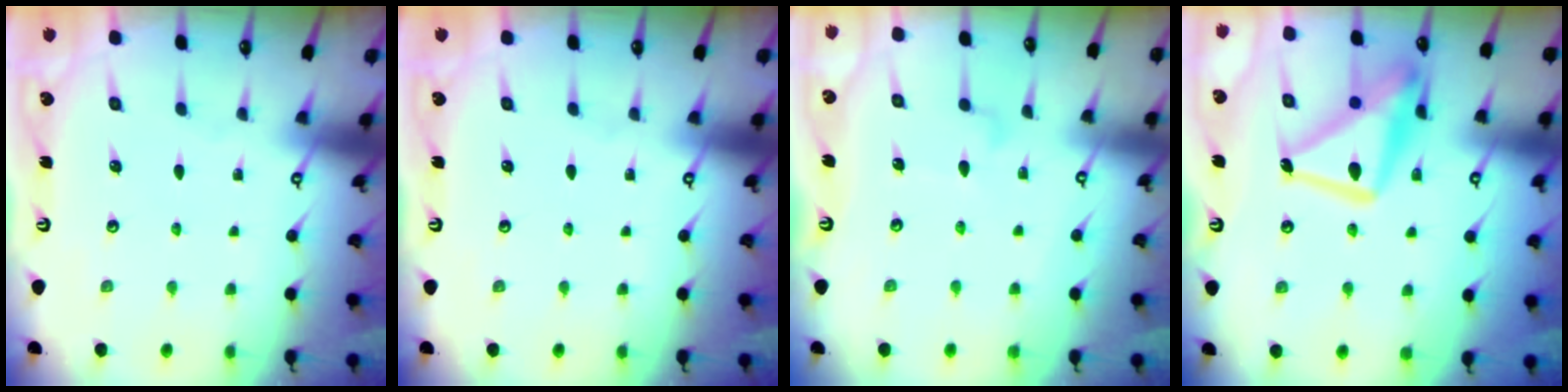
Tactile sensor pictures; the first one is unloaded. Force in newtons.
{"total": 0.0}
{"total": 8.5, "press": 8.4, "slide": 0.4}
{"total": 17.5, "press": 17.4, "slide": 1.6}